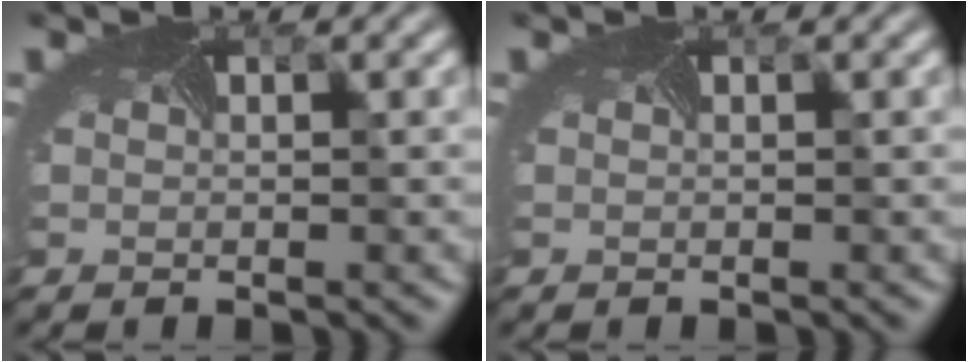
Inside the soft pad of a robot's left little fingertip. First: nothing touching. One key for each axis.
{"total": 0.0}